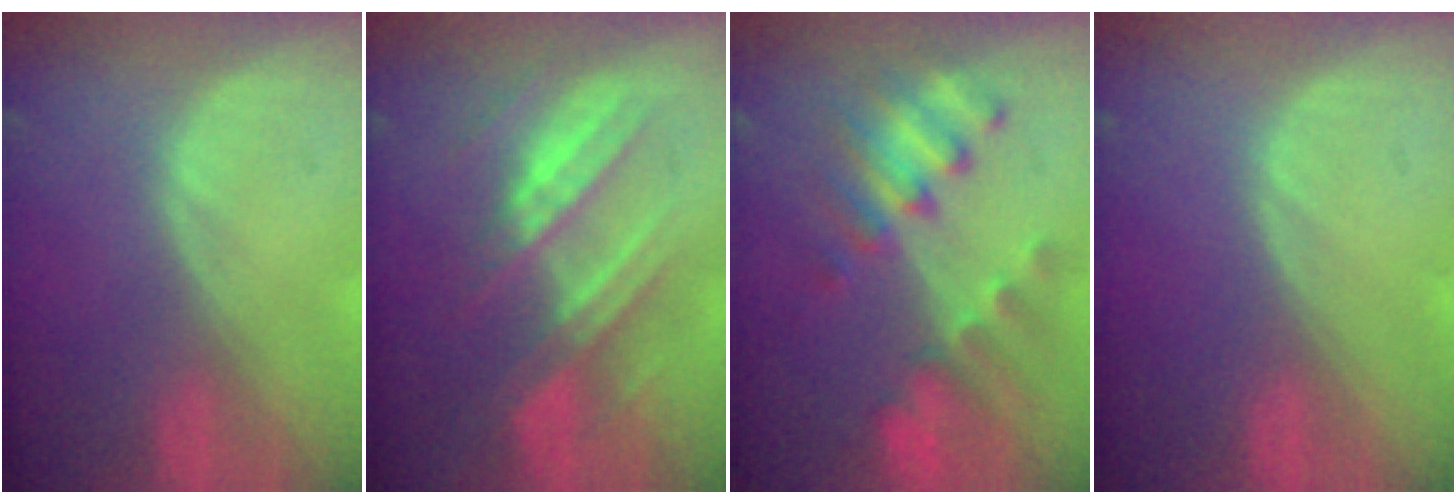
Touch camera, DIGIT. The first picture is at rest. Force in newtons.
{"total": 7.4, "press": 7.4, "slide": 0.1}
{"total": 8.4, "press": 8.2, "slide": 2.1}
{"total": 0.0}